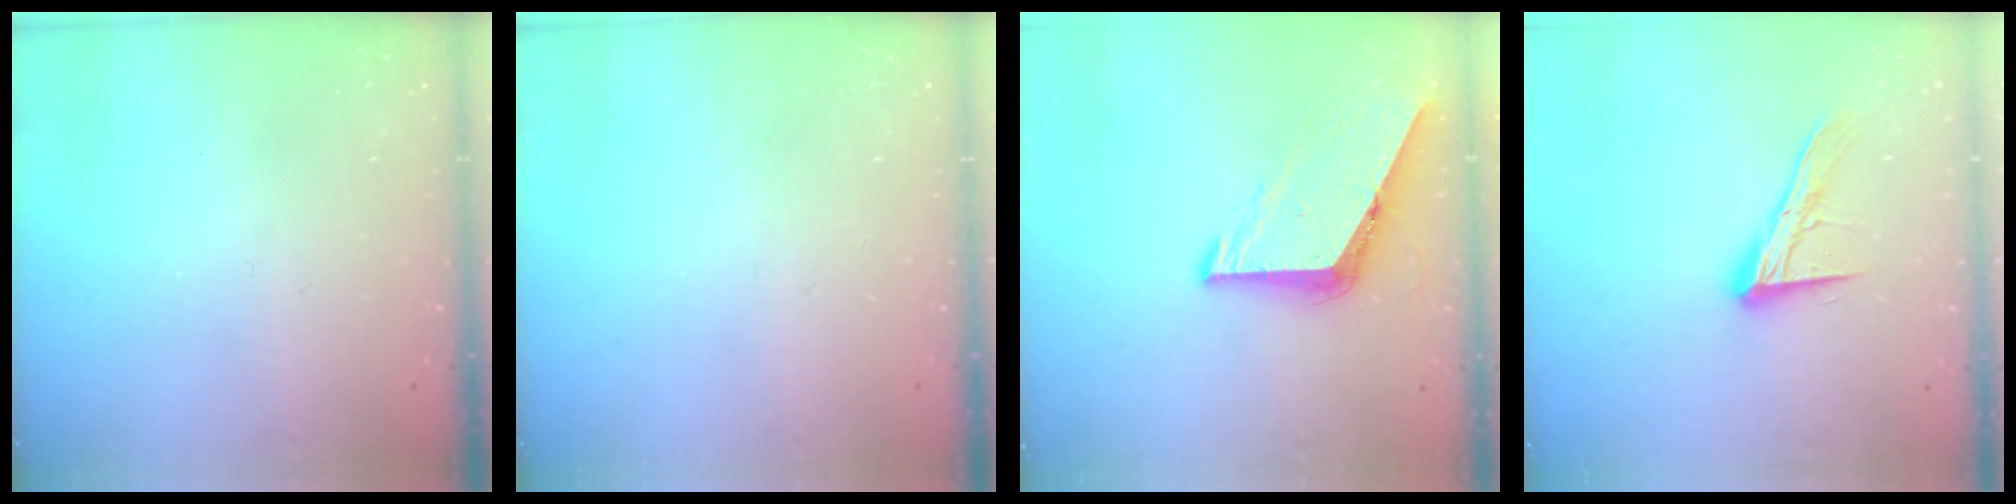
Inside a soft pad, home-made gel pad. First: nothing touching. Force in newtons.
{"total": 0.0}
{"total": 7.0, "press": 7.0, "slide": 0.5}
{"total": 13.4, "press": 13.3, "slide": 1.1}